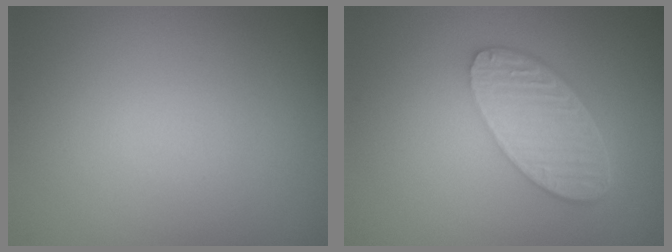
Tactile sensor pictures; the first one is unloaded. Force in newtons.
{"total": 5.6, "press": 4.2, "slide": 3.7}